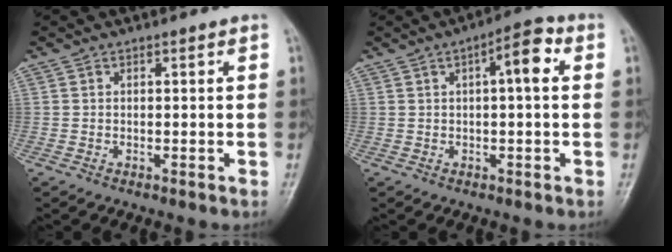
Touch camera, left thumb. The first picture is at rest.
{"total": 6.2, "force": [1.4, 1.8, 5.7], "torque": [-0.081, 0.016, 0.014]}